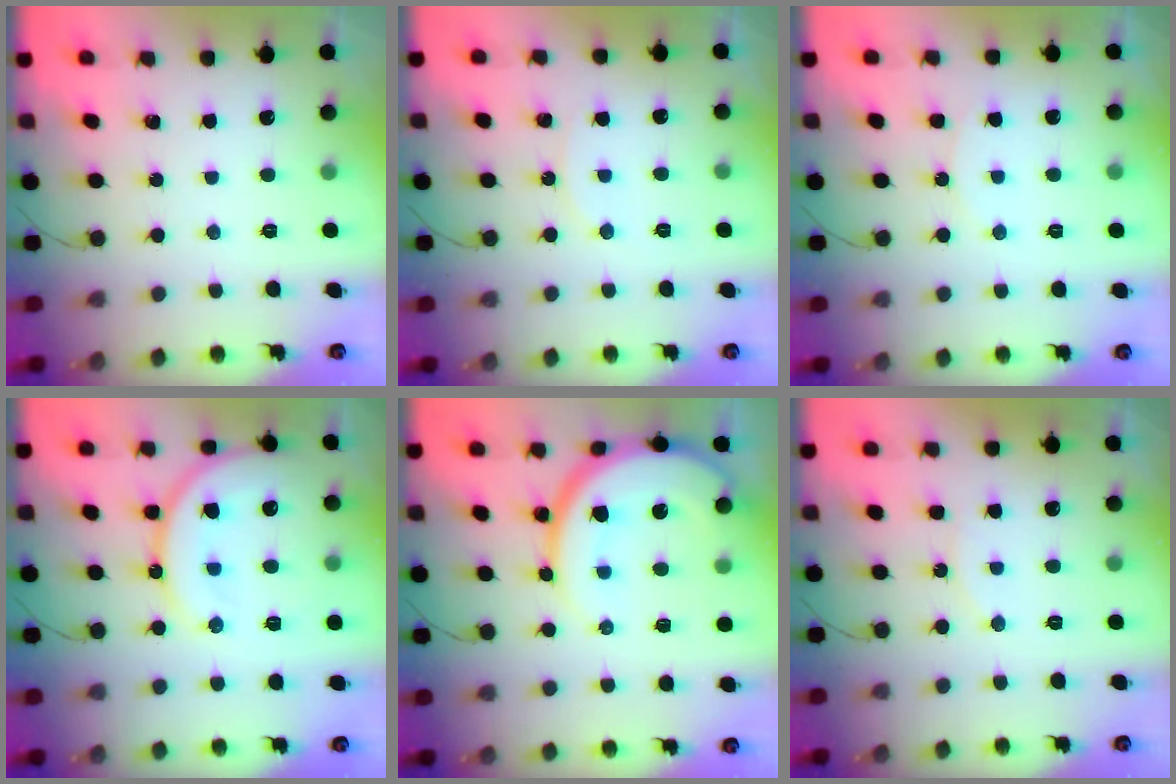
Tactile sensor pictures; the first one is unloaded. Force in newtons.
{"total": 5.6, "press": 5.6, "slide": 0.5}
{"total": 5.6, "press": 5.5, "slide": 0.7}
{"total": 16.8, "press": 16.4, "slide": 3.7}
{"total": 15.0, "press": 14.9, "slide": 1.2}
{"total": 5.5, "press": 5.5, "slide": 0.5}